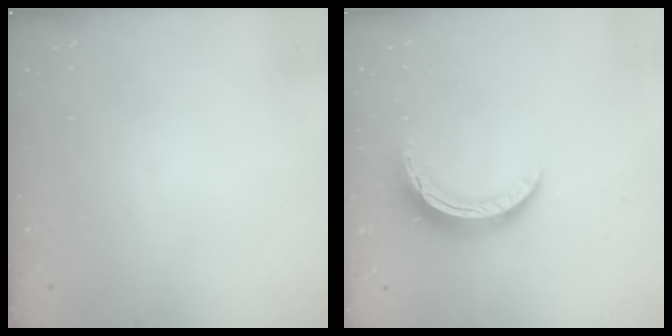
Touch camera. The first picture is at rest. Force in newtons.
{"total": 10.4, "press": 10.3, "slide": 0.5}